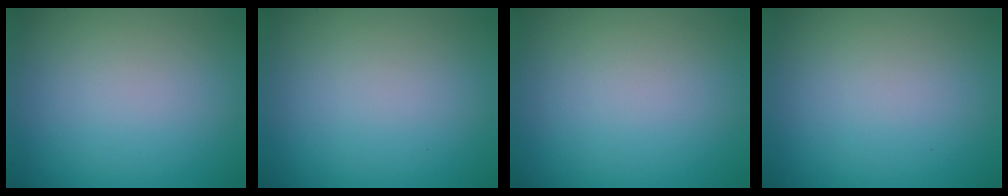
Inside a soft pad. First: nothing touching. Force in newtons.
{"total": 0.0}
{"total": 0.0}
{"total": 0.0}